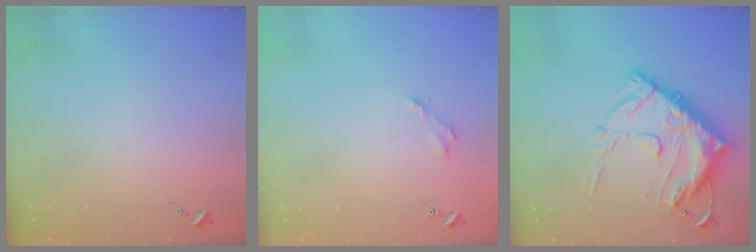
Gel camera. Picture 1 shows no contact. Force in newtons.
{"total": 2.5, "press": 2.5, "slide": 0.2}
{"total": 21.5, "press": 21.4, "slide": 2.1}